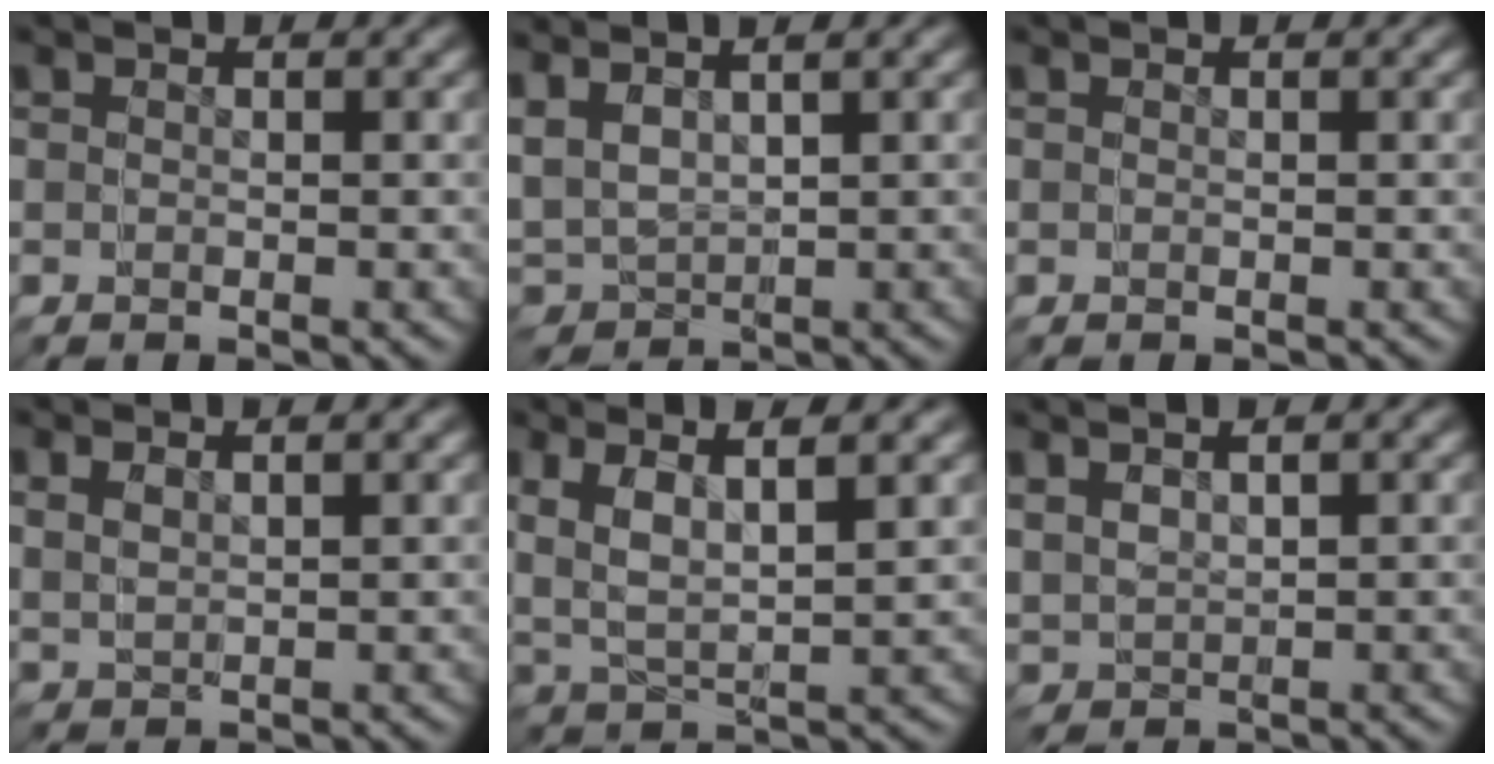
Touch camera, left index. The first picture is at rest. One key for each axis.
{"total": 6.5, "fx": 1.3, "fy": 5.8, "fz": 2.7, "tx": -0.074, "ty": -0.008, "tz": 0.030}
{"total": 0.0}
{"total": 1.8, "fx": 1.4, "fy": -1.0, "fz": 0.3, "tx": 0.010, "ty": 0.021, "tz": 0.023}
{"total": 4.9, "fx": 3.1, "fy": 1.7, "fz": 3.5, "tx": -0.071, "ty": 0.020, "tz": 0.049}
{"total": 2.4, "fx": 0.9, "fy": 2.0, "fz": 1.0, "tx": -0.004, "ty": 0.002, "tz": 0.022}